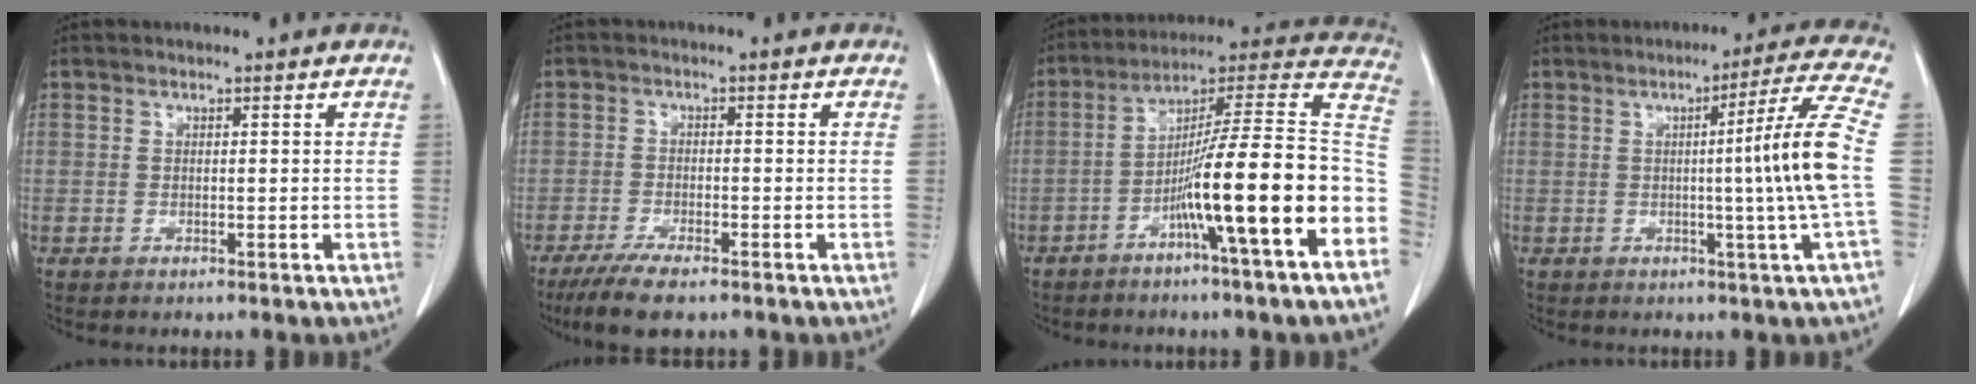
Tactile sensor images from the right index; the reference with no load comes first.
{"total": 6.2, "force": [-4.5, 1.3, 4.0], "torque": [-0.074, -0.014, -0.077]}
{"total": 20.7, "force": [-7.3, -0.8, 19.3], "torque": [-0.250, 0.012, -0.124]}
{"total": 10.6, "force": [-0.4, -3.0, 10.2], "torque": [-0.138, -0.007, -0.002]}